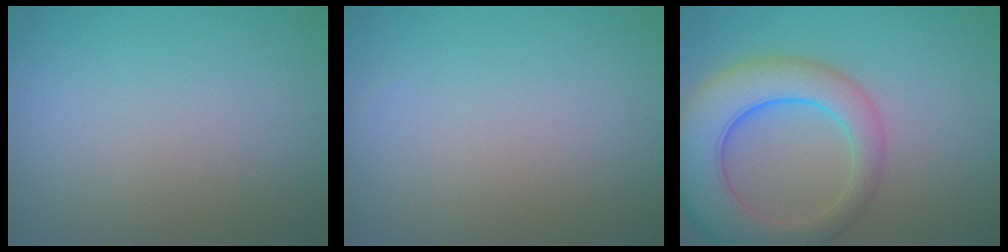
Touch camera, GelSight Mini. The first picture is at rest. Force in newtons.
{"total": 0.0}
{"total": 8.8, "press": 8.7, "slide": 0.5}